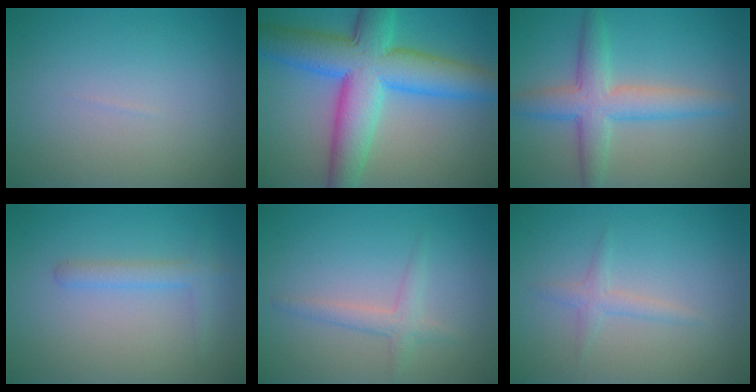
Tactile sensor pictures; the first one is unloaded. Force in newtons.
{"total": 11.1, "press": 11.1, "slide": 0.2}
{"total": 5.0, "press": 5.0, "slide": 0.2}
{"total": 1.7, "press": 1.7, "slide": 0.1}
{"total": 1.2, "press": 1.2, "slide": 0.1}
{"total": 1.5, "press": 1.5, "slide": 0.0}